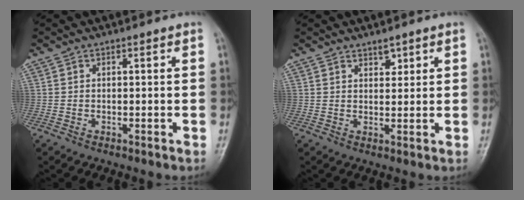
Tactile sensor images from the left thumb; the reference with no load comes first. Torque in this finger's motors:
{"motor_torque": [-0.12, -0.07, -0.30, -0.23, -0.03]}